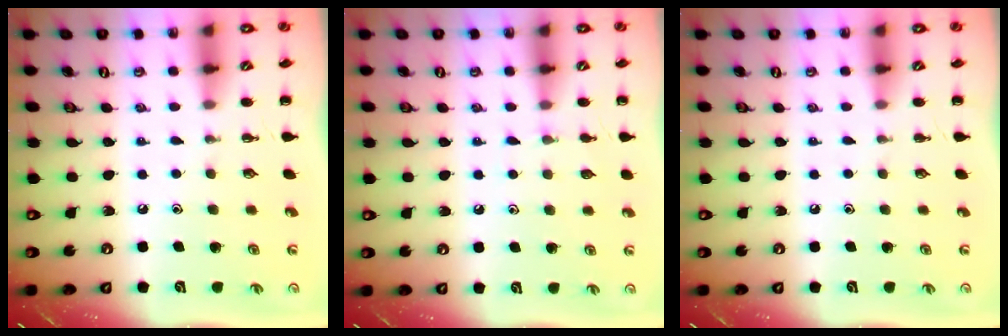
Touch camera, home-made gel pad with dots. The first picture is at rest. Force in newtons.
{"total": 4.2, "press": 3.9, "slide": 1.6}
{"total": 0.0}